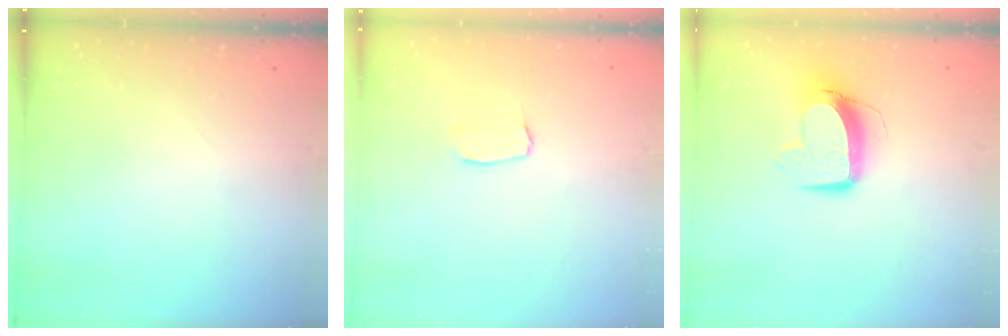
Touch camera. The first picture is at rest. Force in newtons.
{"total": 4.0, "press": 4.0, "slide": 0.3}
{"total": 11.0, "press": 11.0, "slide": 1.4}